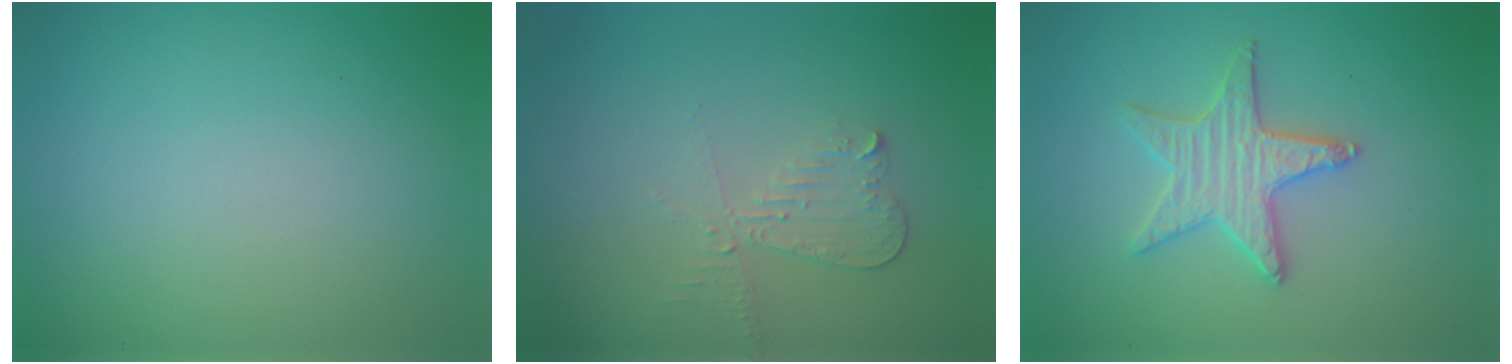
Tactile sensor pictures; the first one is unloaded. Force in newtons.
{"total": 2.1, "press": 2.1, "slide": 0.4}
{"total": 3.2, "press": 3.2, "slide": 0.5}